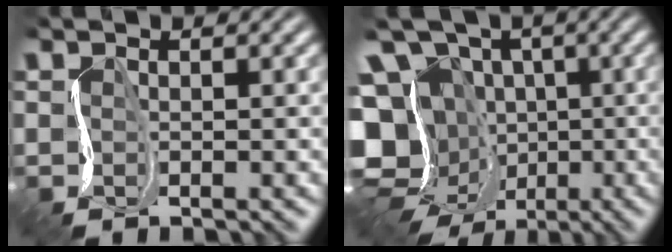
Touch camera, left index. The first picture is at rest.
{"total": 16.5, "force": [-4.5, 14.4, 6.6], "torque": [-0.122, -0.007, -0.101]}